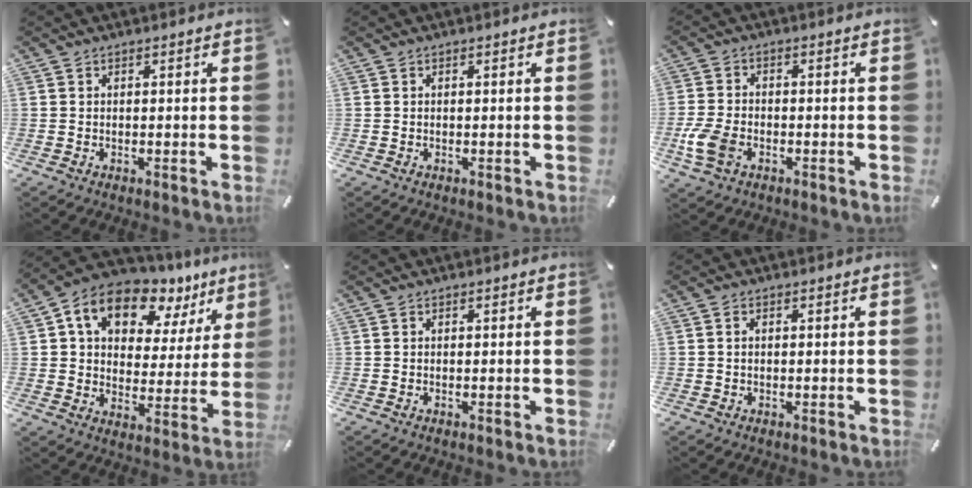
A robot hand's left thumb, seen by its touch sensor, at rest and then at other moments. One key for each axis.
{"total": 0.0}
{"total": 7.1, "fx": -2.5, "fy": 4.5, "fz": 4.8, "tx": -0.113, "ty": 0.006, "tz": -0.047}
{"total": 12.9, "fx": 8.0, "fy": 8.1, "fz": 6.0, "tx": -0.105, "ty": -0.051, "tz": 0.144}
{"total": 0.0}
{"total": 0.9, "fx": 0.0, "fy": 0.5, "fz": 0.7, "tx": -0.016, "ty": 0.002, "tz": 0.000}